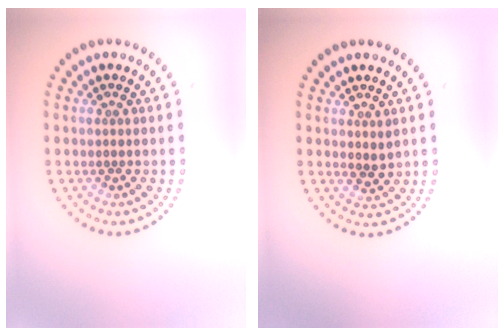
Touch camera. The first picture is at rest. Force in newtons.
{"total": 1.3, "press": 1.0, "slide": 0.7}